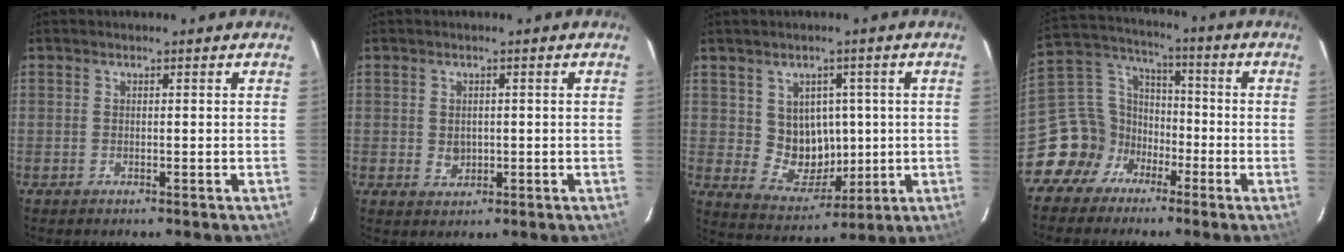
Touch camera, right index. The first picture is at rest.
{"total": 2.5, "force": [0.0, 2.2, 1.3], "torque": [-0.020, 0.002, 0.002]}
{"total": 8.5, "force": [1.1, 7.8, 3.3], "torque": [-0.063, 0.003, 0.036]}
{"total": 11.7, "force": [-6.1, 9.4, 3.2], "torque": [-0.081, 0.049, -0.109]}